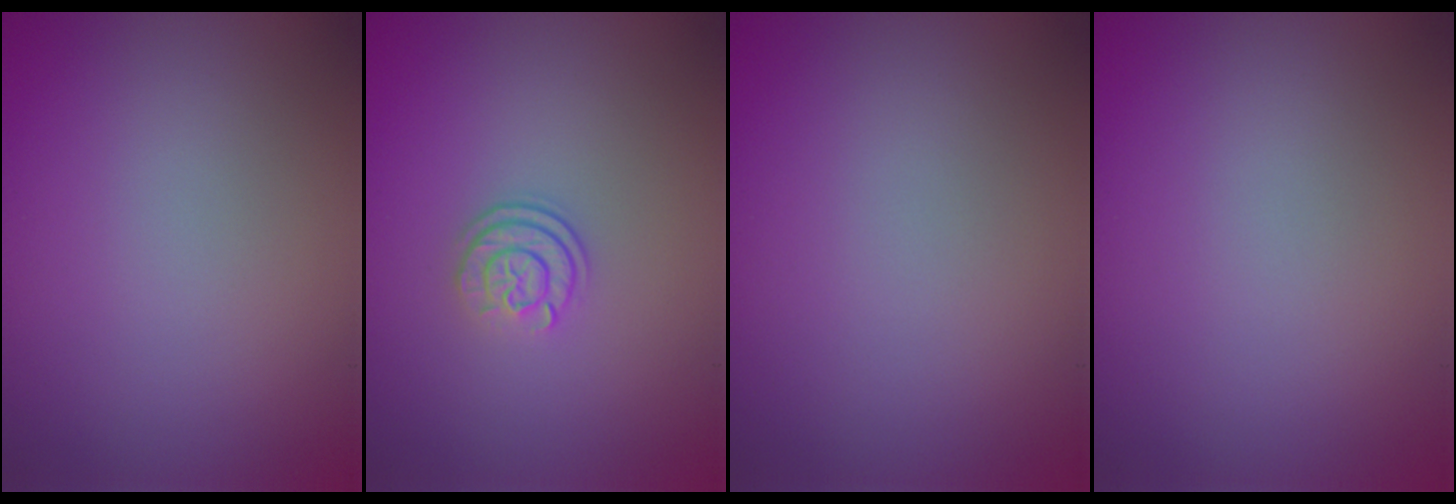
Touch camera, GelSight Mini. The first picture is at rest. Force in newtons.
{"total": 2.4, "press": 1.8, "slide": 1.6}
{"total": 0.0}
{"total": 0.0}